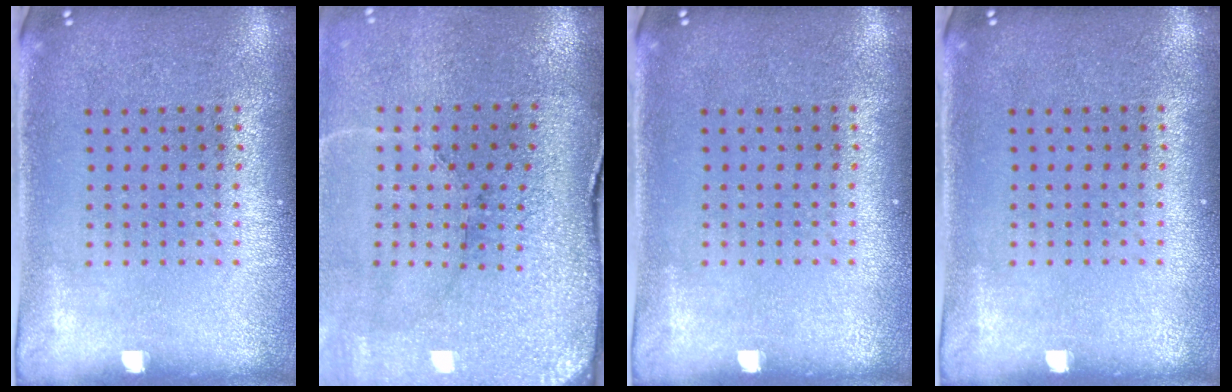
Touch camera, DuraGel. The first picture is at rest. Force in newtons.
{"total": 3.7, "press": 3.6, "slide": 0.7}
{"total": 0.0}
{"total": 0.0}